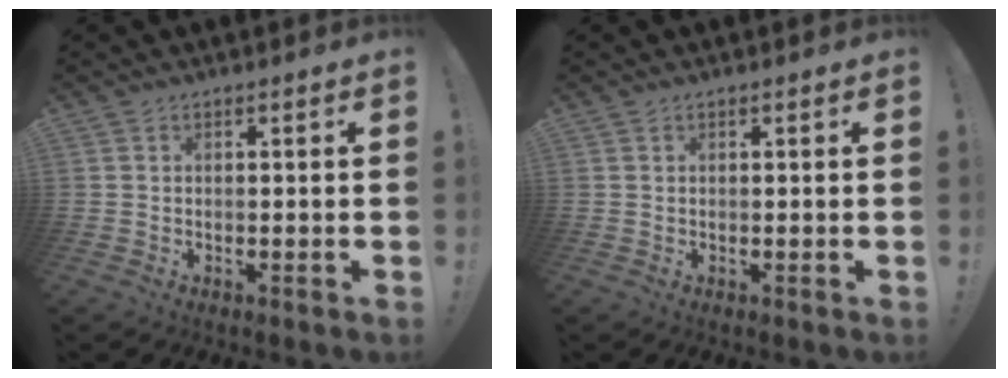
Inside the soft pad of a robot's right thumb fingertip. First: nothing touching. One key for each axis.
{"total": 0.0}